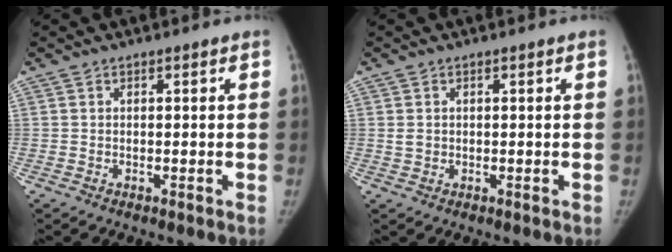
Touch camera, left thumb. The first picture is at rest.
{"total": 1.5, "force": [0.3, 1.3, 0.8], "torque": [-0.012, -0.001, 0.010]}